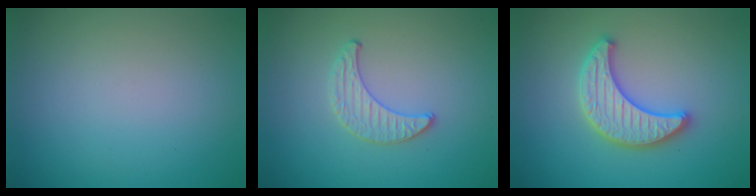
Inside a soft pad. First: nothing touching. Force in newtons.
{"total": 1.3, "press": 1.3, "slide": 0.2}
{"total": 4.0, "press": 3.9, "slide": 0.8}